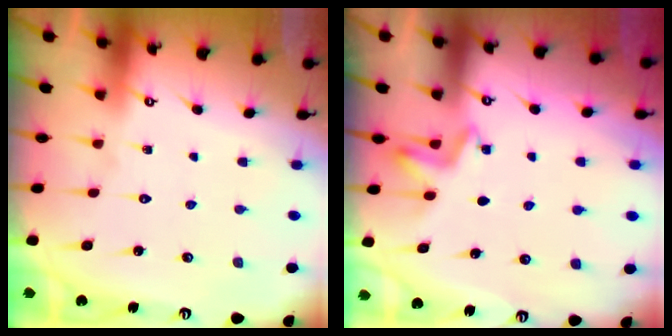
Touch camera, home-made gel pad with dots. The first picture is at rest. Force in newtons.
{"total": 2.4, "press": 2.2, "slide": 1.1}